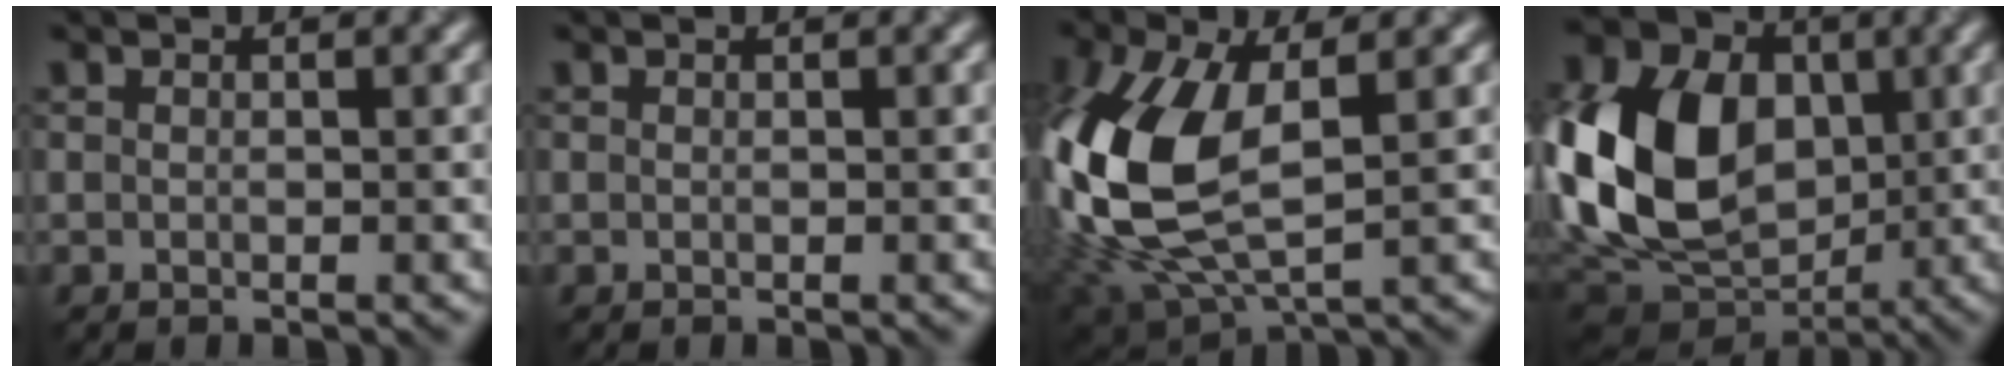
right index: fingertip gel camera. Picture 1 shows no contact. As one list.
[{"total": 0.0}, {"total": 12.1, "force": [0.7, 6.8, 10.0], "torque": [-0.257, -0.004, 0.016]}, {"total": 14.2, "force": [1.0, 10.5, 9.5], "torque": [-0.226, 0.012, -0.004]}]